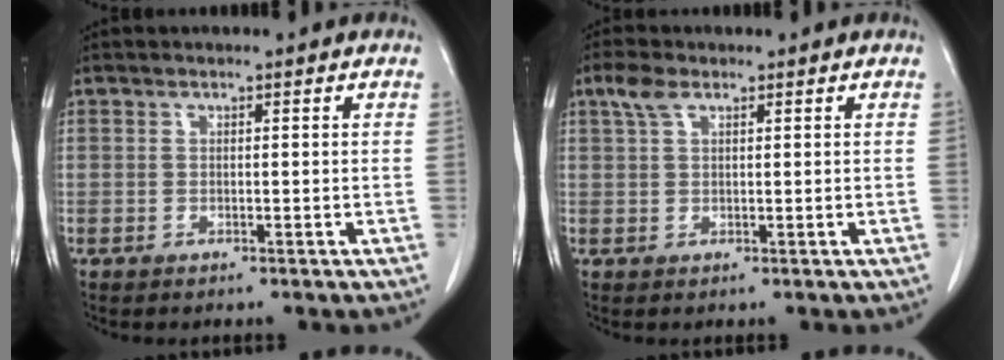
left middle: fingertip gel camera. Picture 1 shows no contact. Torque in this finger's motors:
{"motor_torque": [0.58, -0.47, -0.01, 0.05]}